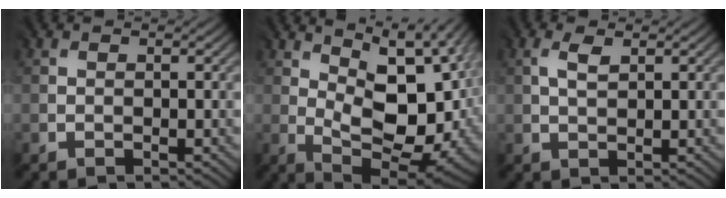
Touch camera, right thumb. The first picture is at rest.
{"total": 15.2, "force": [2.3, 7.6, 13.0], "torque": [-0.189, -0.005, 0.063]}
{"total": 2.3, "force": [1.2, 1.1, 1.6], "torque": [-0.044, 0.003, 0.024]}